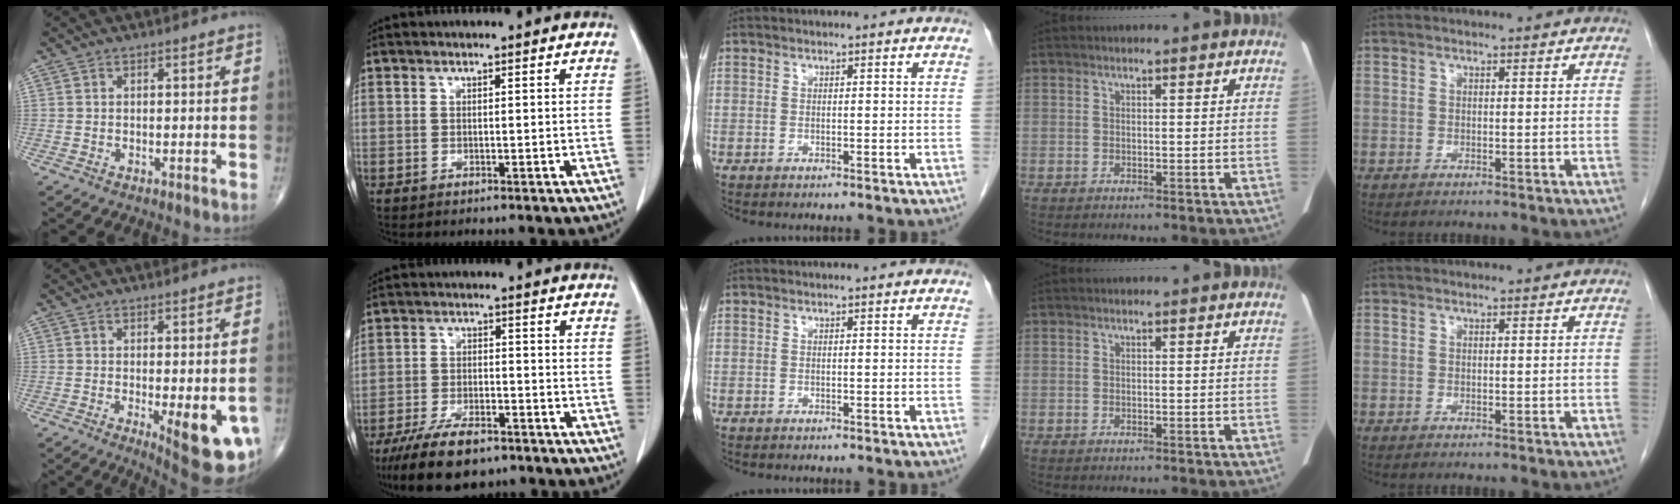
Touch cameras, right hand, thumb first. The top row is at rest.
{"thumb": {"total": 11.2, "force": [-3.1, 3.7, 10.1], "torque": [-0.120, -0.022, -0.031]}, "index": {"total": 9.9, "force": [-7.1, 3.6, 5.9], "torque": [-0.107, -0.013, -0.122]}}